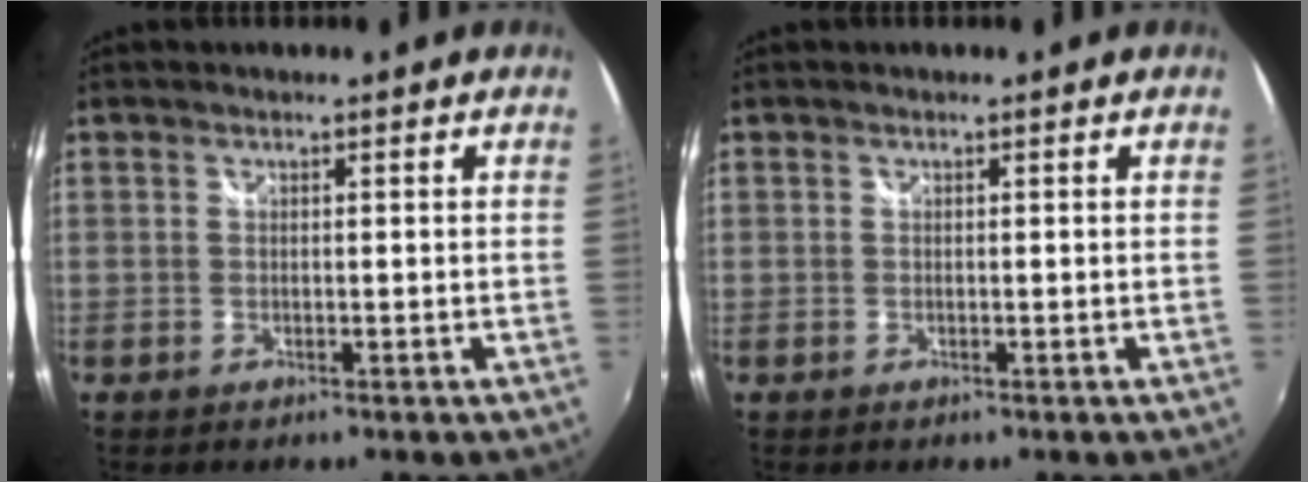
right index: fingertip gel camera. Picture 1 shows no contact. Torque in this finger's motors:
{"motor_torque": [-0.02, 0.02, 0.00, 0.00]}